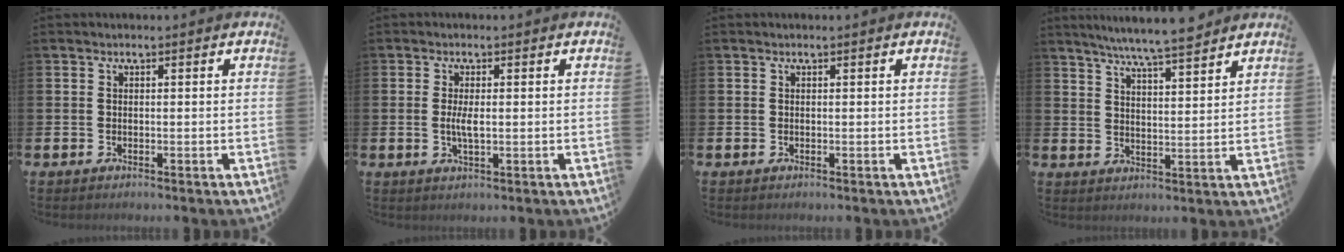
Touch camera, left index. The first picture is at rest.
{"total": 2.6, "force": [0.1, 0.9, 2.4], "torque": [-0.042, 0.000, -0.002]}
{"total": 0.0}
{"total": 6.7, "force": [6.4, -0.1, 2.1], "torque": [-0.054, -0.035, 0.113]}